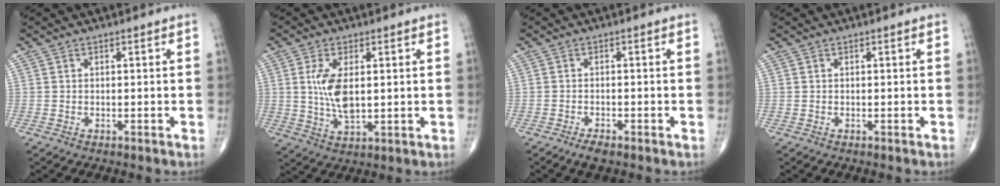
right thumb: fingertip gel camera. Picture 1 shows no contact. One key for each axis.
{"total": 7.8, "fx": 1.3, "fy": 3.5, "fz": 6.9, "tx": -0.135, "ty": -0.013, "tz": 0.030}
{"total": 2.2, "fx": -1.6, "fy": 0.6, "fz": 1.4, "tx": -0.035, "ty": 0.004, "tz": -0.029}
{"total": 0.0}